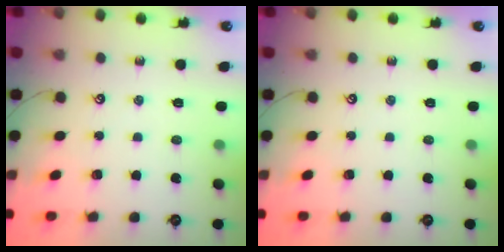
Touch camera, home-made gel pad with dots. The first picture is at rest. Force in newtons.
{"total": 0.0}